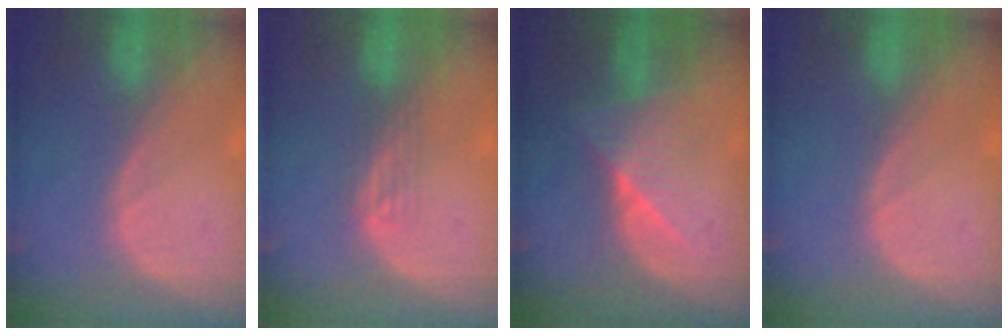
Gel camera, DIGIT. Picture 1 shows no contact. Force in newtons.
{"total": 2.2, "press": 1.8, "slide": 1.2}
{"total": 6.6, "press": 5.9, "slide": 2.9}
{"total": 0.0}